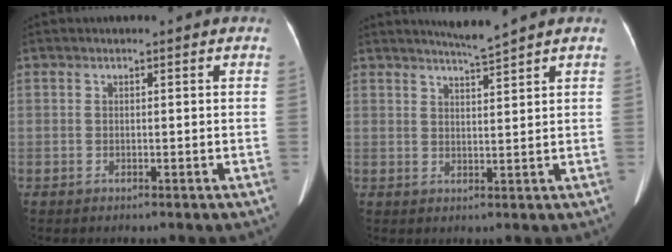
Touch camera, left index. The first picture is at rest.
{"total": 3.4, "force": [3.0, -1.3, 0.8], "torque": [-0.016, -0.011, 0.057]}